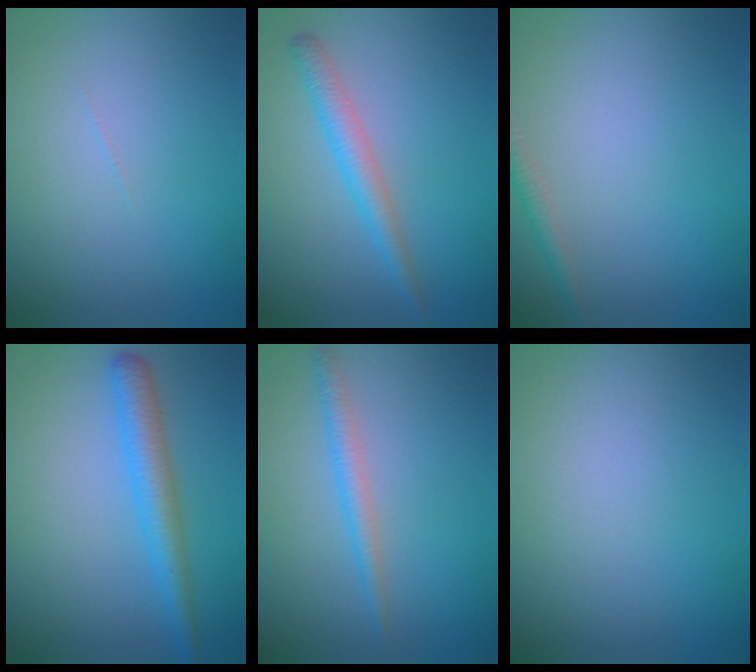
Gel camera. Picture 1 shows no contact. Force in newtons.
{"total": 2.5, "press": 2.5, "slide": 0.0}
{"total": 1.4, "press": 1.4, "slide": 0.0}
{"total": 3.4, "press": 3.4, "slide": 0.1}
{"total": 1.8, "press": 1.8, "slide": 0.0}
{"total": 0.0}